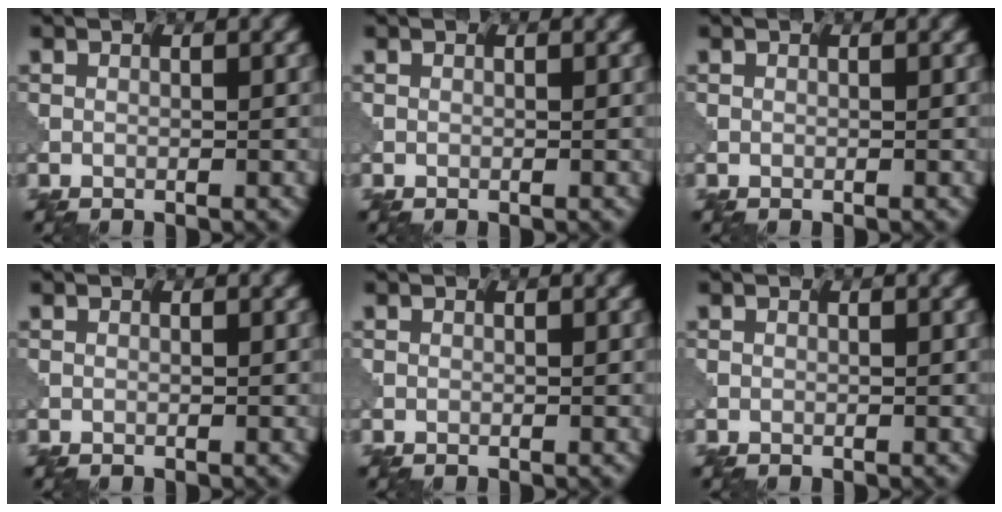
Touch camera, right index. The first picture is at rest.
{"total": 0.0}
{"total": 0.0}
{"total": 0.0}
{"total": 0.0}
{"total": 0.0}